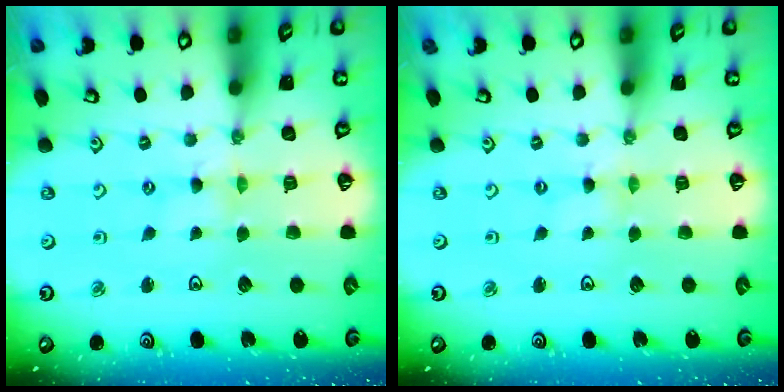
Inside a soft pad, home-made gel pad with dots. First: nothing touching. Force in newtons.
{"total": 0.0}